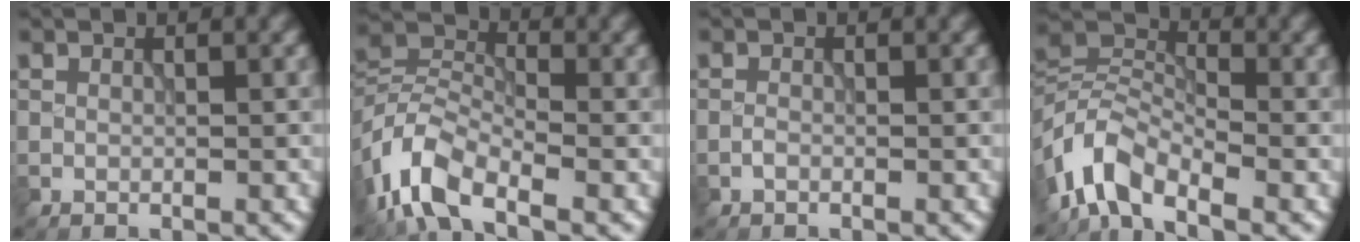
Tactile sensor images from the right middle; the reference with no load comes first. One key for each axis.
{"total": 6.6, "fx": -4.1, "fy": 3.0, "fz": 4.2, "tx": -0.079, "ty": 0.005, "tz": -0.099}
{"total": 0.5, "fx": -0.4, "fy": 0.2, "fz": 0.3, "tx": -0.006, "ty": 0.000, "tz": -0.009}
{"total": 5.8, "fx": -3.9, "fy": 2.6, "fz": 3.4, "tx": -0.060, "ty": 0.005, "tz": -0.093}